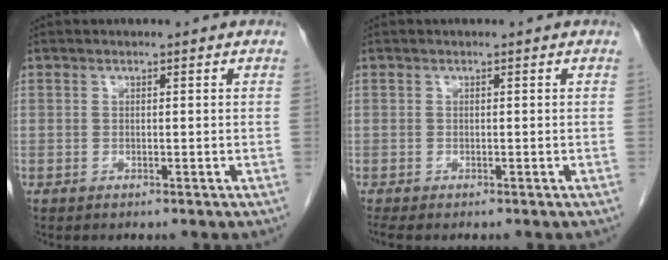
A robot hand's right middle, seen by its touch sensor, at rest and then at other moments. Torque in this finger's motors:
{"motor_torque": [0.30, -0.31, -0.01, 0.02]}